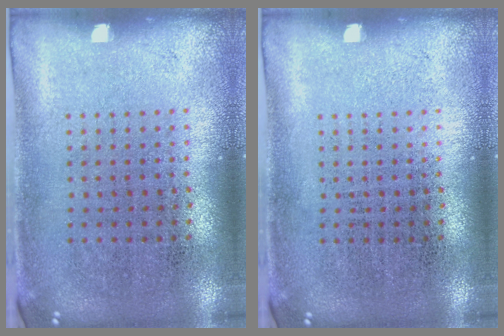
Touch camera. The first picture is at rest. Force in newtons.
{"total": 0.0}